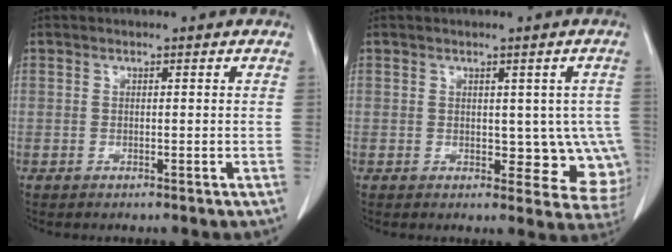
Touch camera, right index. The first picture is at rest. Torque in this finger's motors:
{"motor_torque": [0.16, 0.19, 0.17, 0.00]}